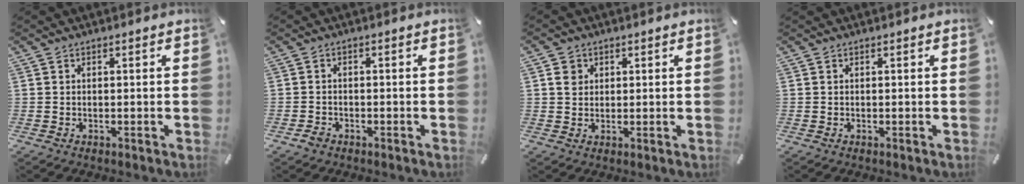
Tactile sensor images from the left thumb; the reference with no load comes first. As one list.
[{"total": 1.8, "force": [-1.3, 1.0, 0.5], "torque": [-0.010, 0.006, -0.028]}, {"total": 2.8, "force": [0.9, 2.6, 0.7], "torque": [-0.004, -0.001, 0.013]}, {"total": 0.0}]